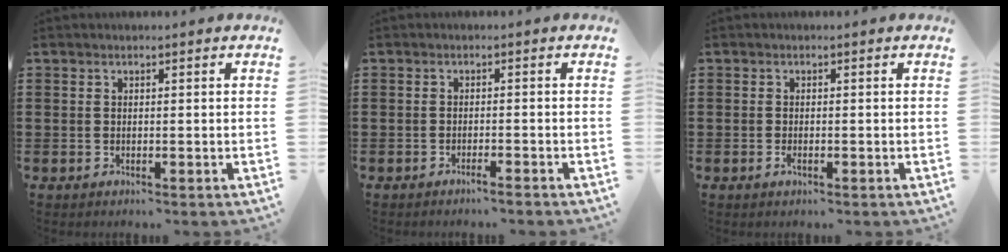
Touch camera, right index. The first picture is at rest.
{"total": 1.4, "force": [-1.3, -0.3, 0.6], "torque": [-0.010, -0.002, -0.024]}
{"total": 1.0, "force": [-0.5, 0.3, 0.8], "torque": [-0.018, -0.007, -0.007]}